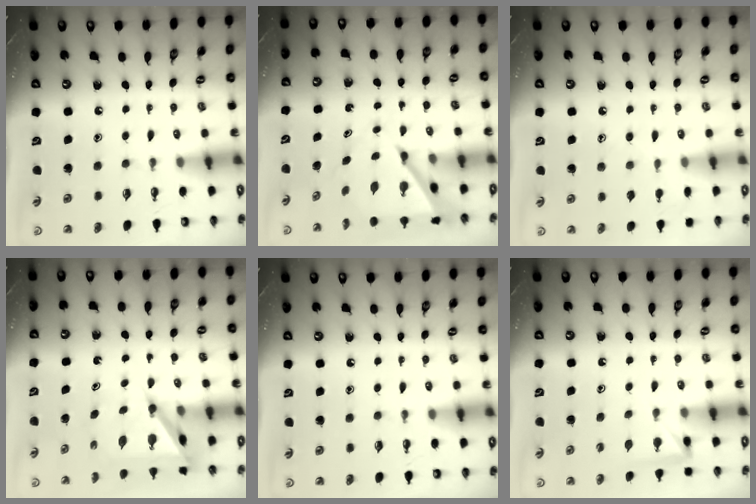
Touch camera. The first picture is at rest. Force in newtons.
{"total": 6.9, "press": 6.9, "slide": 0.6}
{"total": 6.8, "press": 6.7, "slide": 0.7}
{"total": 6.4, "press": 6.4, "slide": 0.3}
{"total": 0.0}
{"total": 2.3, "press": 2.3, "slide": 0.3}